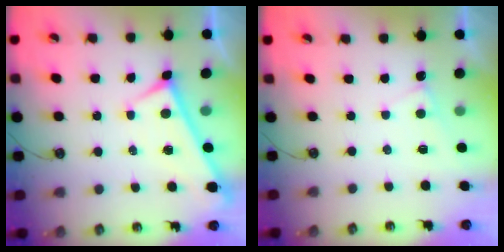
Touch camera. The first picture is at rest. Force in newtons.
{"total": 1.3, "press": 1.3, "slide": 0.2}